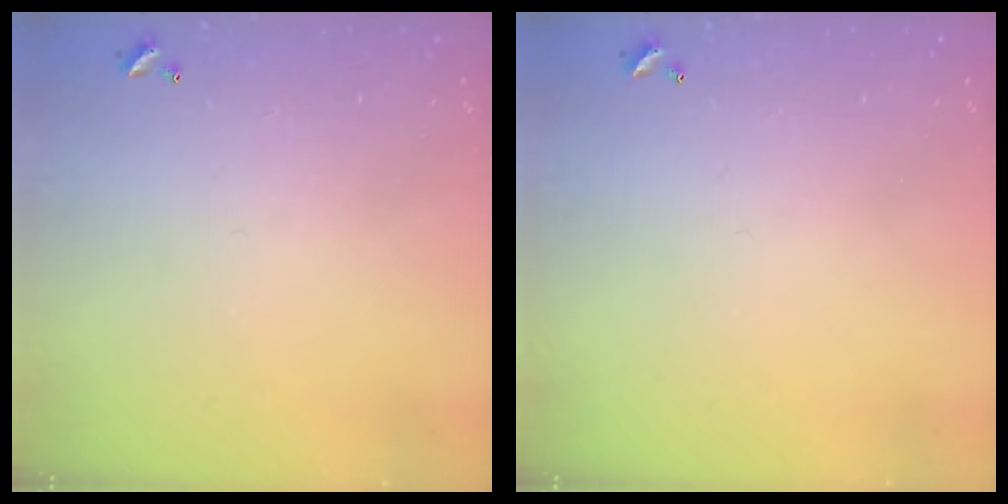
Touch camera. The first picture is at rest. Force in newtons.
{"total": 0.0}